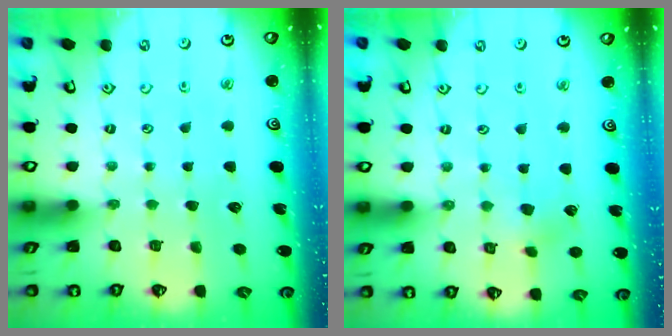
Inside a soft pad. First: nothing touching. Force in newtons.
{"total": 2.9, "press": 2.8, "slide": 0.2}